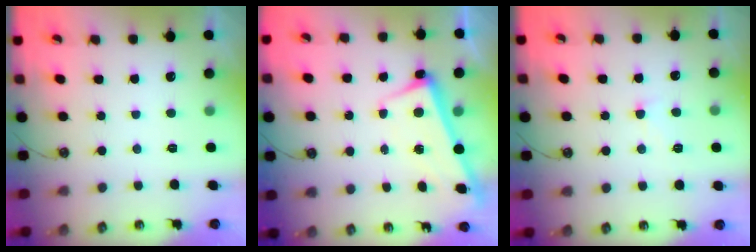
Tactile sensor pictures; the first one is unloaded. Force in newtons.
{"total": 2.7, "press": 2.6, "slide": 0.6}
{"total": 1.6, "press": 1.5, "slide": 0.5}